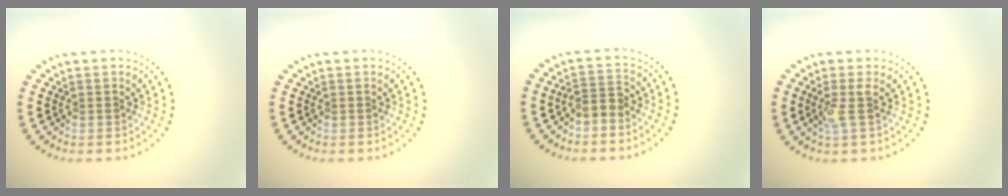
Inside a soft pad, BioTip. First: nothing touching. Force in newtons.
{"total": 0.0}
{"total": 1.7, "press": 1.4, "slide": 1.0}
{"total": 1.8, "press": 1.4, "slide": 1.1}